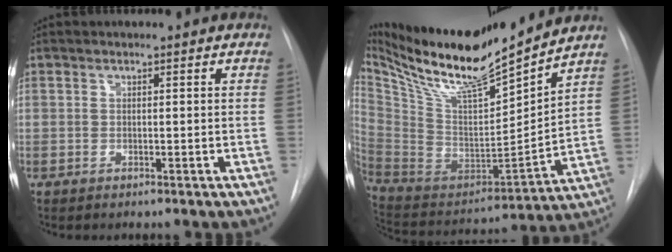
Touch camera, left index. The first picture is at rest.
{"total": 21.7, "force": [18.2, 2.0, 11.7], "torque": [-0.222, -0.014, 0.328]}